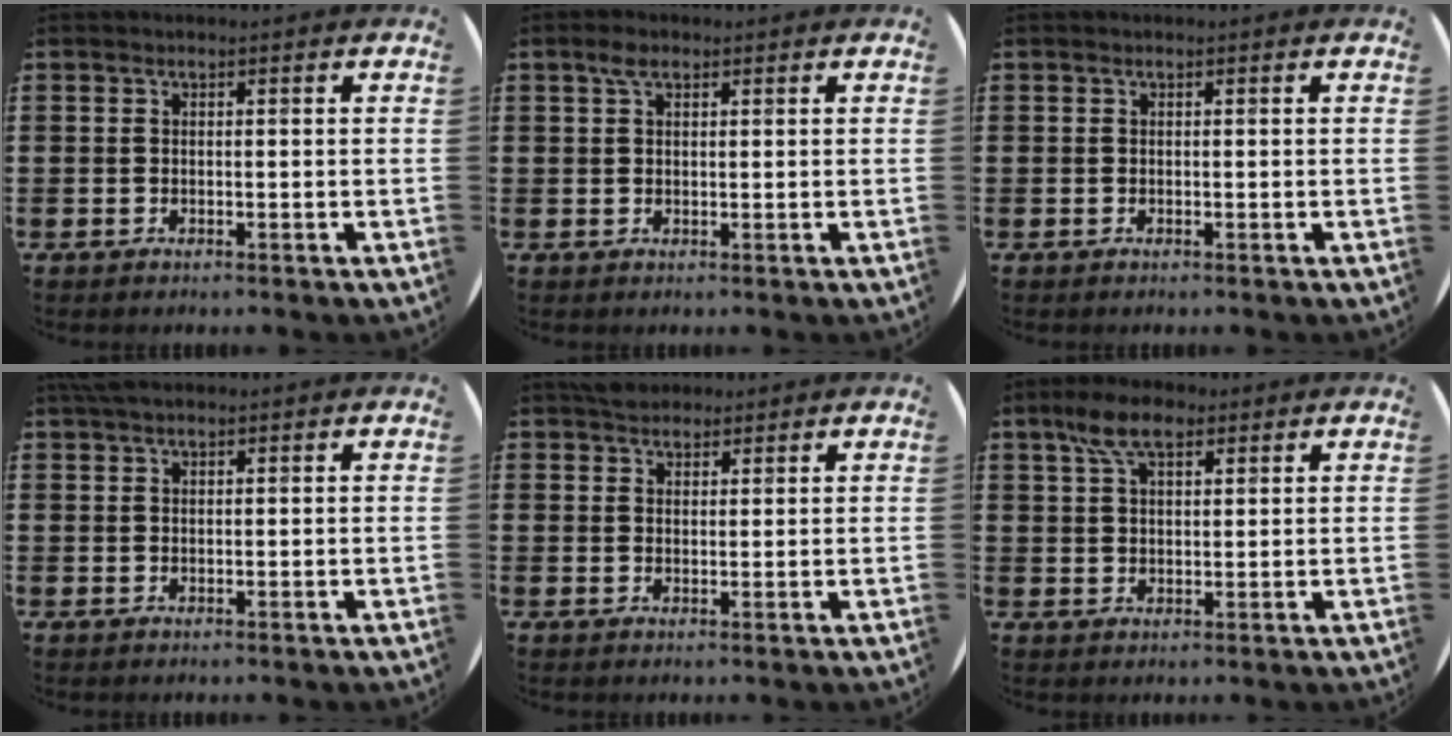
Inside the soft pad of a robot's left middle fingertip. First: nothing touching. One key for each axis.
{"total": 2.2, "fx": 1.3, "fy": 1.1, "fz": 1.3, "tx": -0.021, "ty": 0.003, "tz": 0.022}
{"total": 0.0}
{"total": 1.7, "fx": 1.4, "fy": 0.4, "fz": 0.8, "tx": -0.019, "ty": 0.003, "tz": 0.026}
{"total": 2.5, "fx": 2.3, "fy": 1.0, "fz": 0.1, "tx": 0.002, "ty": 0.002, "tz": 0.043}
{"total": 6.3, "fx": 4.0, "fy": 2.9, "fz": 3.9, "tx": -0.077, "ty": 0.006, "tz": 0.071}